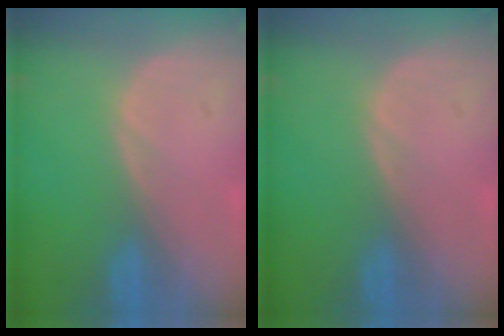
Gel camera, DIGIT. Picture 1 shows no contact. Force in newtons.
{"total": 0.0}